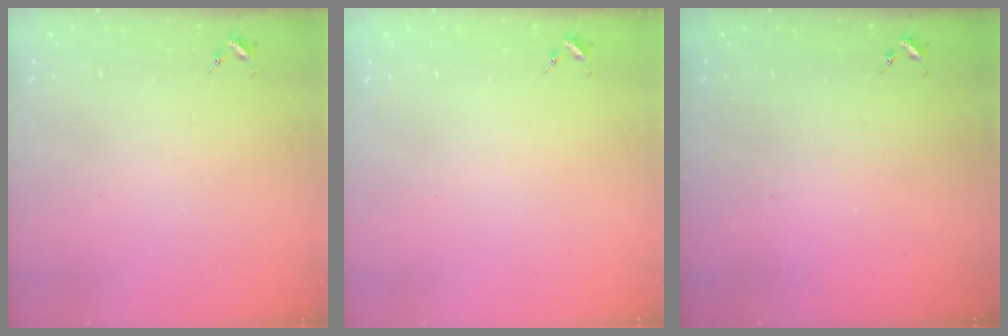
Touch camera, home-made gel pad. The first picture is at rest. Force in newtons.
{"total": 0.0}
{"total": 0.0}